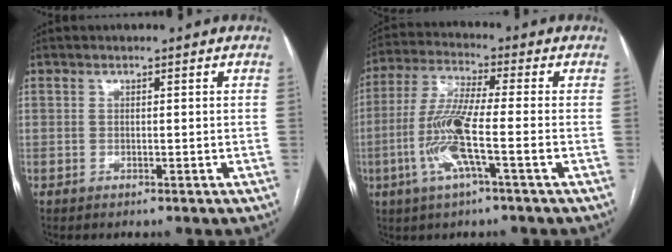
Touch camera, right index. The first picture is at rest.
{"total": 10.4, "force": [-2.9, 0.4, 10.0], "torque": [-0.210, -0.004, -0.063]}